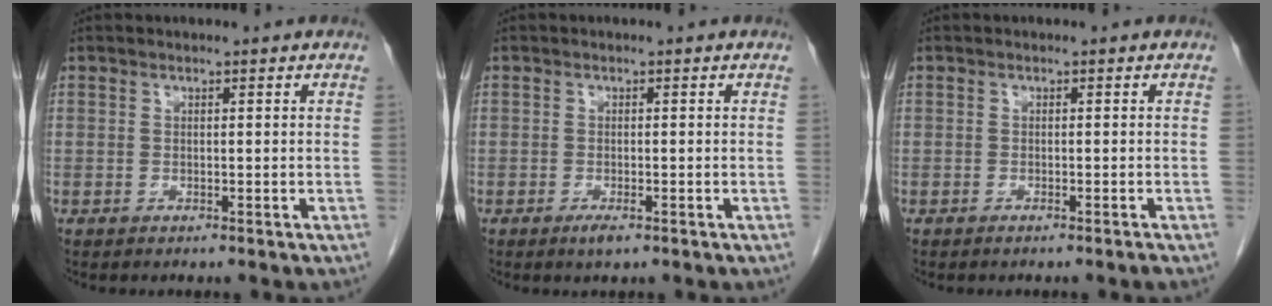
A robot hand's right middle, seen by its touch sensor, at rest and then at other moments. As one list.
[{"total": 1.6, "force": [-0.9, 0.4, 1.3], "torque": [-0.020, -0.001, -0.013]}, {"total": 1.3, "force": [-1.0, -0.3, 0.7], "torque": [-0.011, 0.002, -0.015]}]